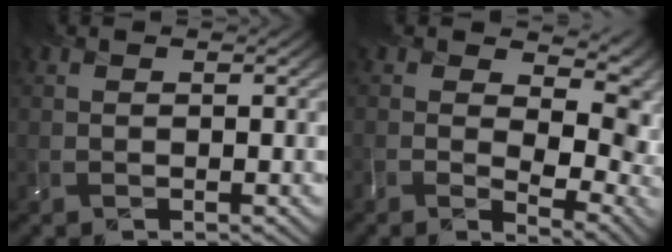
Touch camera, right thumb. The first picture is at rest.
{"total": 8.4, "force": [0.7, 4.4, 7.2], "torque": [-0.124, -0.025, 0.029]}